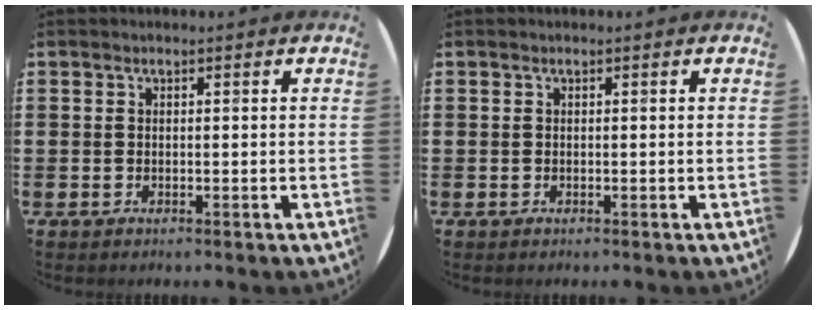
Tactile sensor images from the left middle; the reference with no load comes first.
{"total": 0.0}